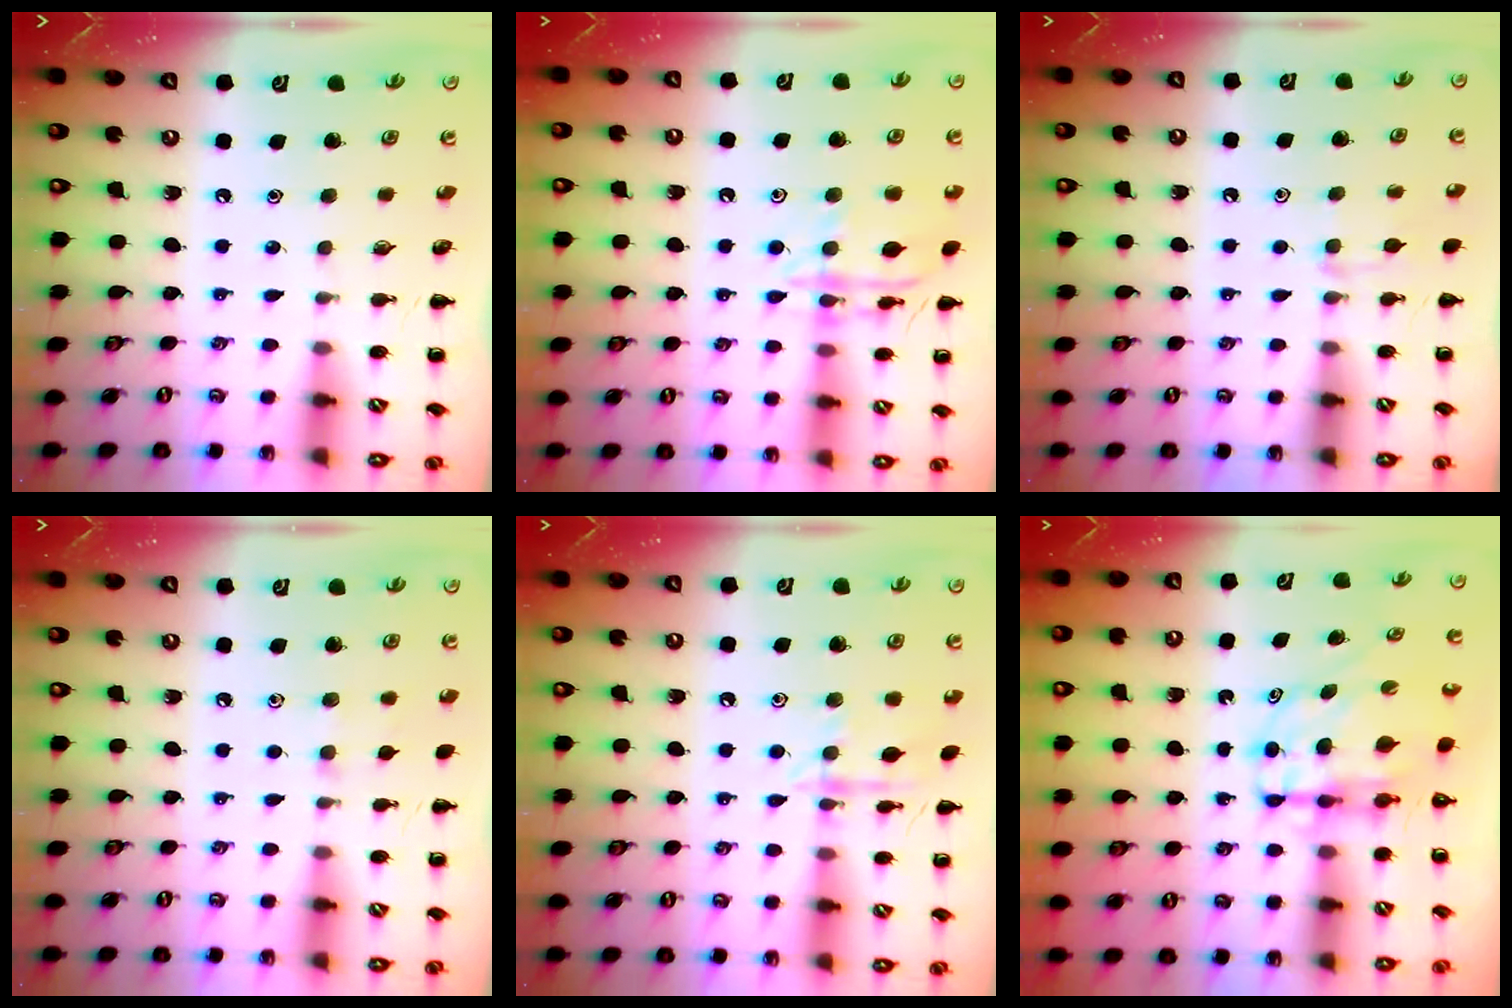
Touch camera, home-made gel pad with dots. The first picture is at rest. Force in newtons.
{"total": 13.6, "press": 13.6, "slide": 0.8}
{"total": 6.6, "press": 6.3, "slide": 2.1}
{"total": 4.9, "press": 4.6, "slide": 1.7}
{"total": 9.4, "press": 9.4, "slide": 0.9}
{"total": 6.7, "press": 6.6, "slide": 0.9}